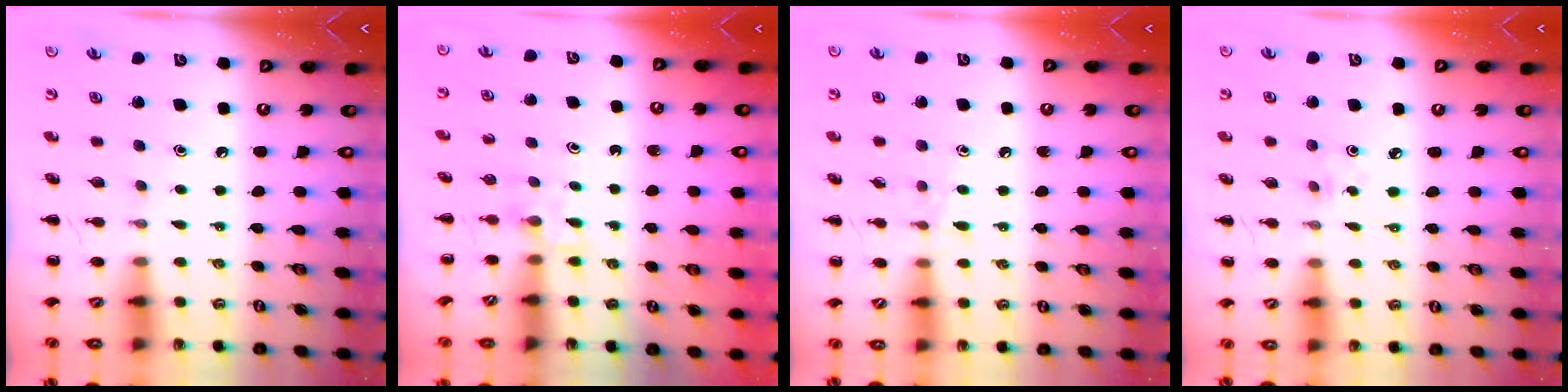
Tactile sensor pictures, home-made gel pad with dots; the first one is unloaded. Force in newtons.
{"total": 2.6, "press": 2.4, "slide": 1.0}
{"total": 6.0, "press": 5.6, "slide": 2.3}
{"total": 2.7, "press": 2.5, "slide": 0.9}